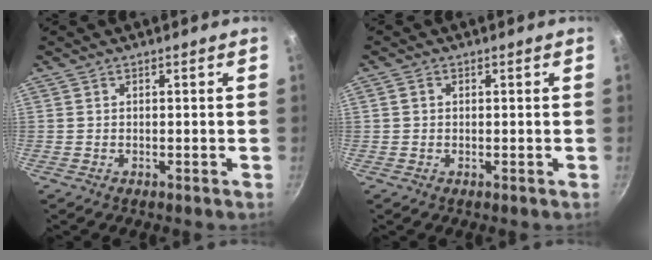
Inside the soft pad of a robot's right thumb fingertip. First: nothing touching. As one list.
[{"total": 1.3, "force": [0.2, 1.1, 0.6], "torque": [-0.010, 0.005, 0.002]}]